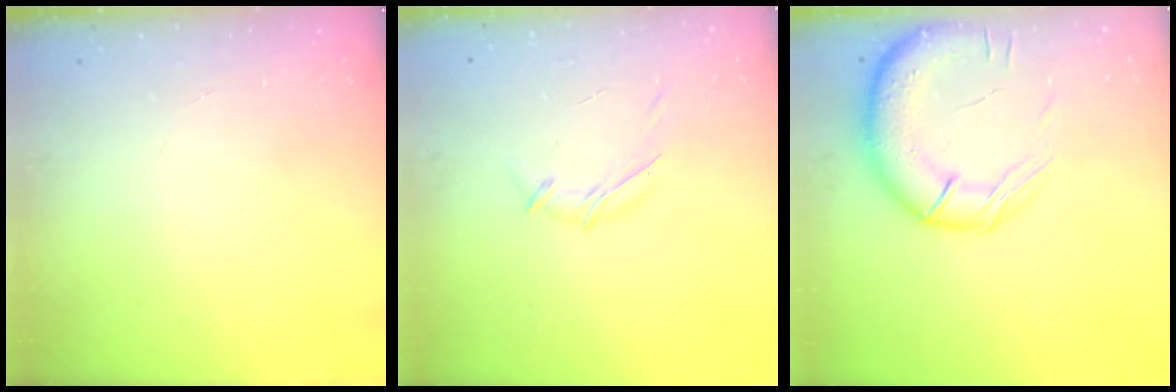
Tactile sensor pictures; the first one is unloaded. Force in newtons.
{"total": 6.8, "press": 6.7, "slide": 0.9}
{"total": 17.3, "press": 16.9, "slide": 3.5}